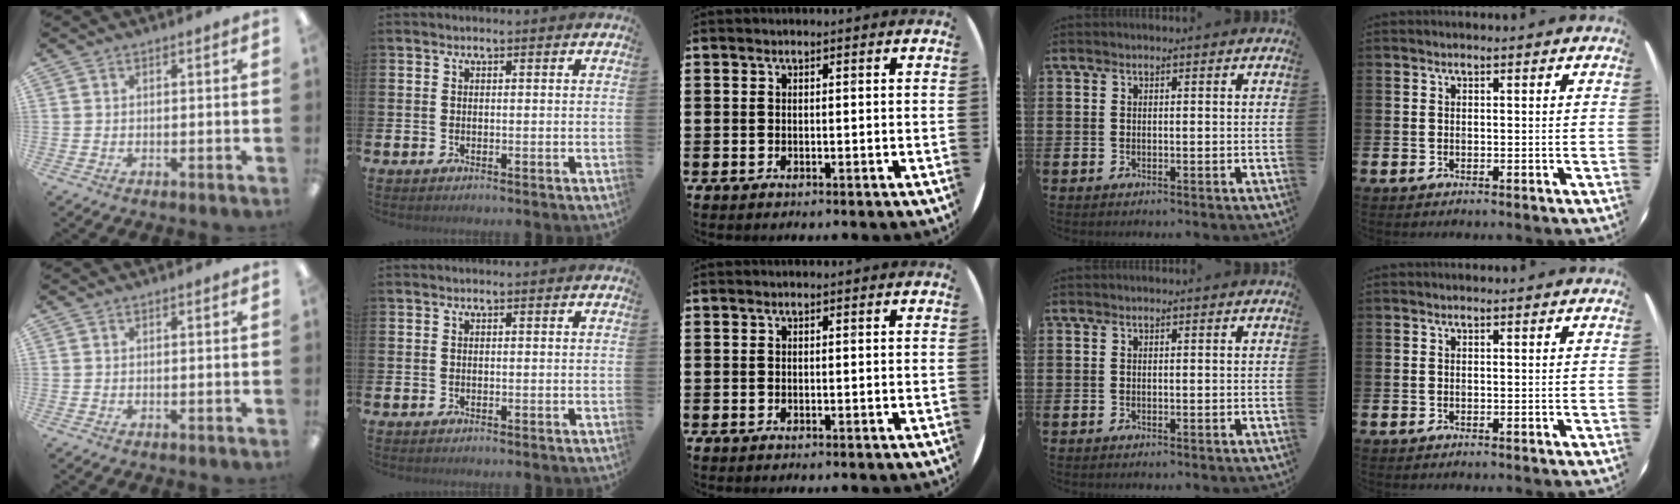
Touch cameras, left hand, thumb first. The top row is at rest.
{}